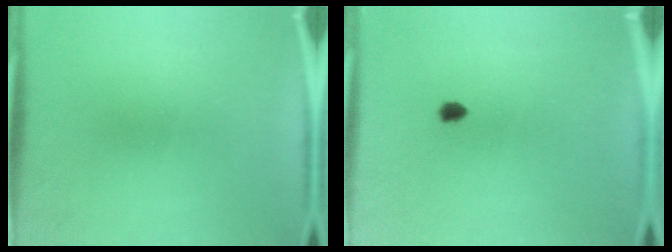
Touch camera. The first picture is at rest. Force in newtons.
{"total": 1.1}